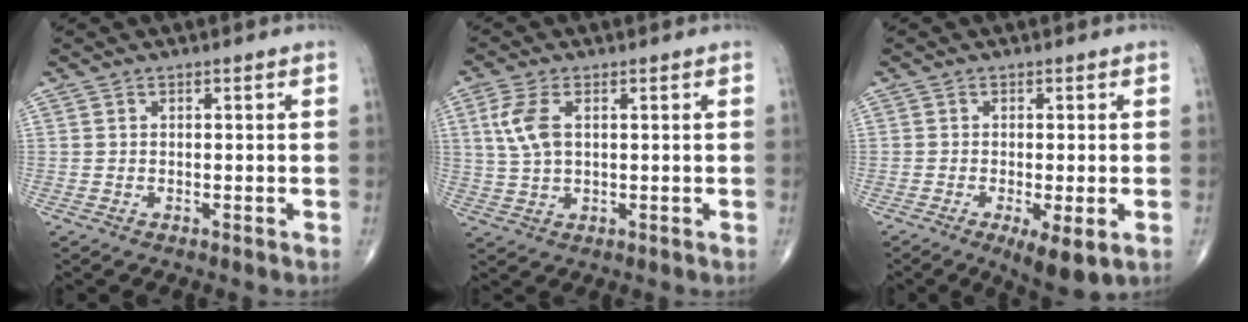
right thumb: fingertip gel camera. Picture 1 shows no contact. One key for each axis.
{"total": 6.5, "fx": 1.6, "fy": 3.4, "fz": 5.3, "tx": -0.126, "ty": 0.005, "tz": 0.035}
{"total": 6.6, "fx": -2.5, "fy": 1.8, "fz": 5.9, "tx": -0.092, "ty": -0.019, "tz": -0.038}